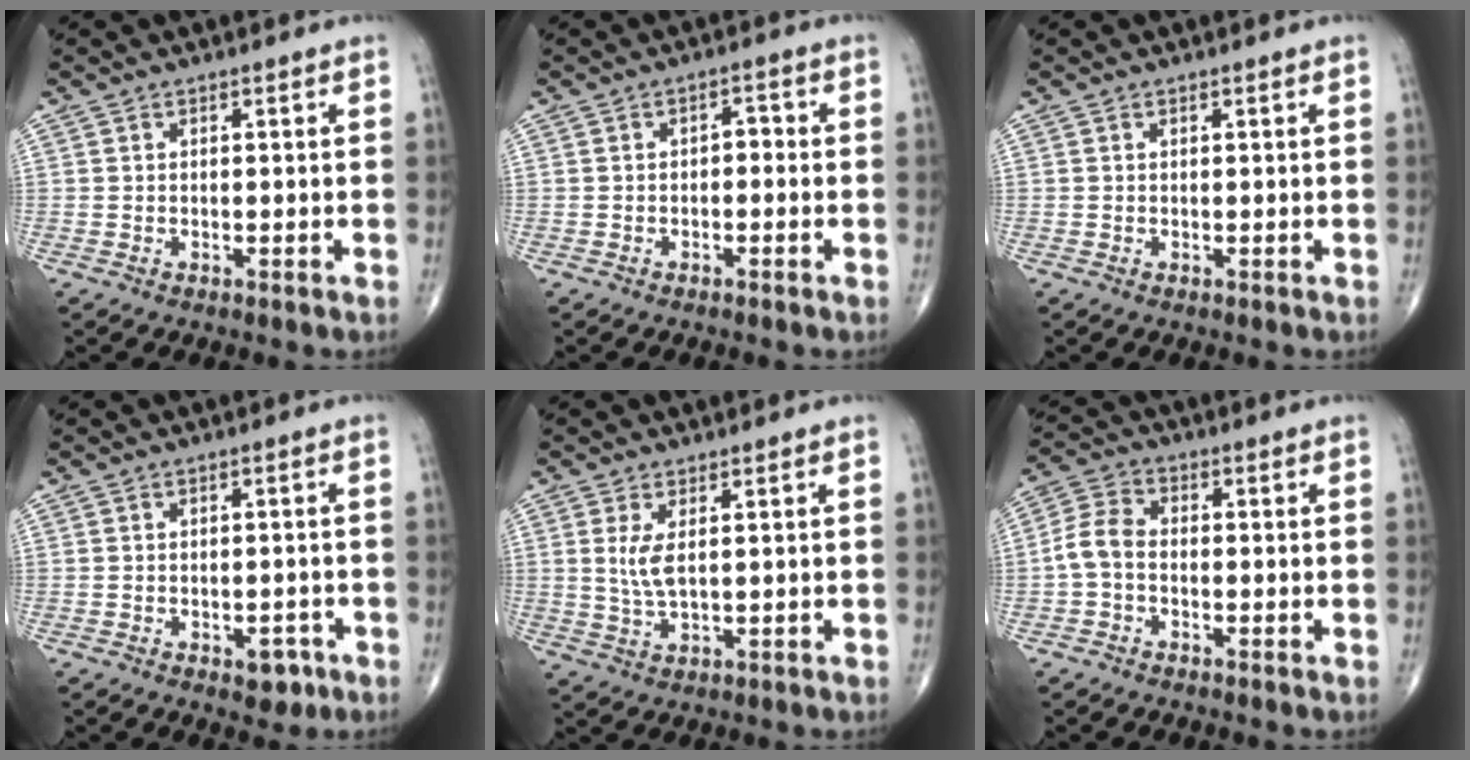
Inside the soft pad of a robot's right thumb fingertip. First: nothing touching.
{"total": 2.2, "force": [-0.4, 1.4, 1.6], "torque": [-0.015, 0.013, -0.012]}
{"total": 0.0}
{"total": 3.6, "force": [-1.8, 2.1, 2.3], "torque": [-0.011, 0.009, -0.019]}
{"total": 4.3, "force": [1.1, 1.6, 3.9], "torque": [-0.086, -0.011, 0.029]}
{"total": 5.4, "force": [-1.1, 3.6, 3.8], "torque": [-0.076, 0.018, -0.036]}